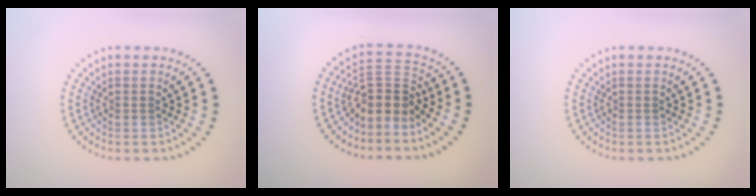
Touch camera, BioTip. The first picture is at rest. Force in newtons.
{"total": 3.6, "press": 2.7, "slide": 2.4}
{"total": 0.0}